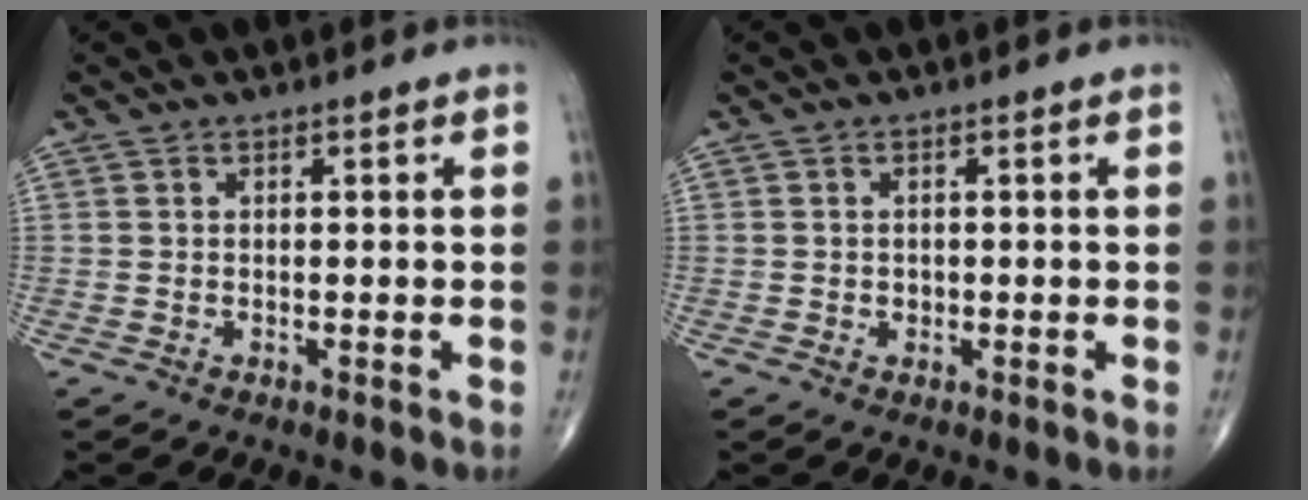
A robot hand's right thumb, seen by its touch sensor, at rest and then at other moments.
{"total": 0.9, "force": [-0.2, 0.8, 0.4], "torque": [-0.003, 0.002, -0.002]}